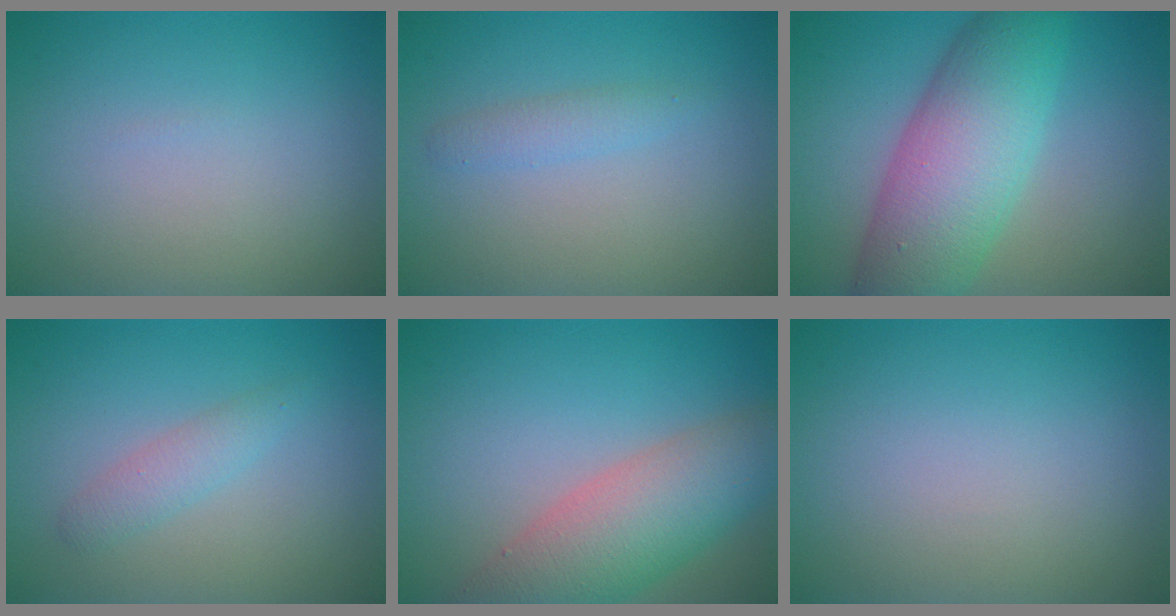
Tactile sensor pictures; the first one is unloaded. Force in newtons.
{"total": 1.4, "press": 1.4, "slide": 0.0}
{"total": 9.5, "press": 9.5, "slide": 0.1}
{"total": 1.8, "press": 1.8, "slide": 0.0}
{"total": 7.4, "press": 7.4, "slide": 0.3}
{"total": 0.0}